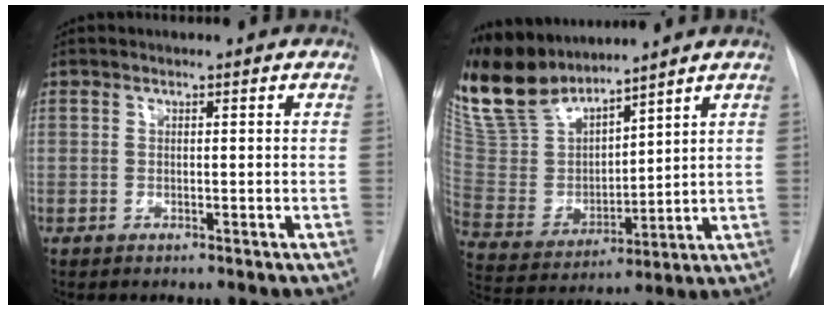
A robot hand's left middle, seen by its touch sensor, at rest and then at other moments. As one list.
[{"total": 13.8, "force": [12.8, 2.7, 4.3], "torque": [-0.100, 0.000, 0.270]}]